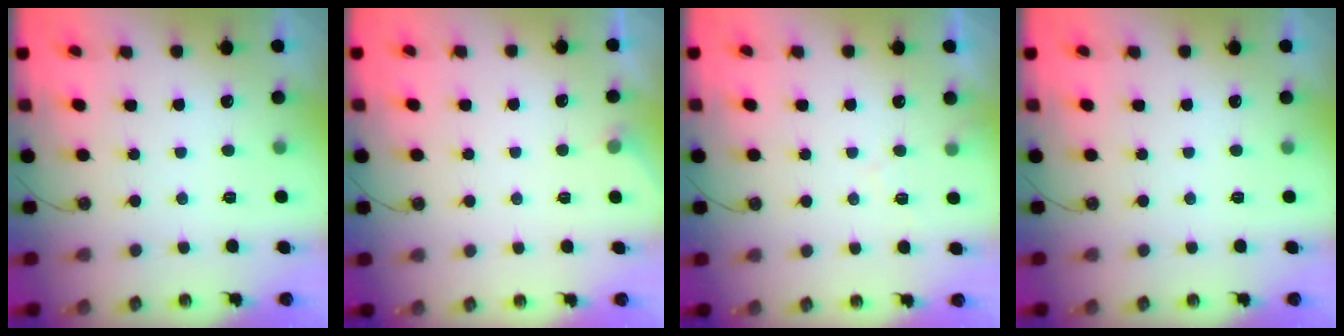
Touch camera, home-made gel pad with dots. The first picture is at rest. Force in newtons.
{"total": 2.6, "press": 2.5, "slide": 0.5}
{"total": 5.4, "press": 5.3, "slide": 0.7}
{"total": 0.0}